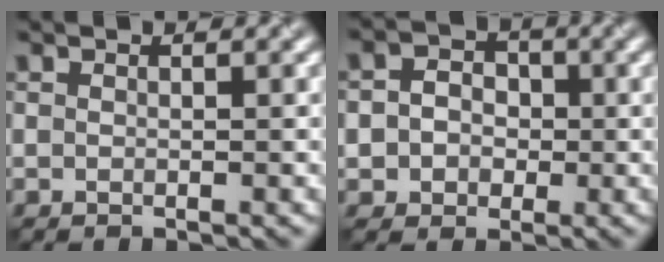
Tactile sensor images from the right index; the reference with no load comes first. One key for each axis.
{"total": 3.8, "fx": -0.1, "fy": 3.4, "fz": 1.6, "tx": -0.006, "ty": 0.008, "tz": -0.022}